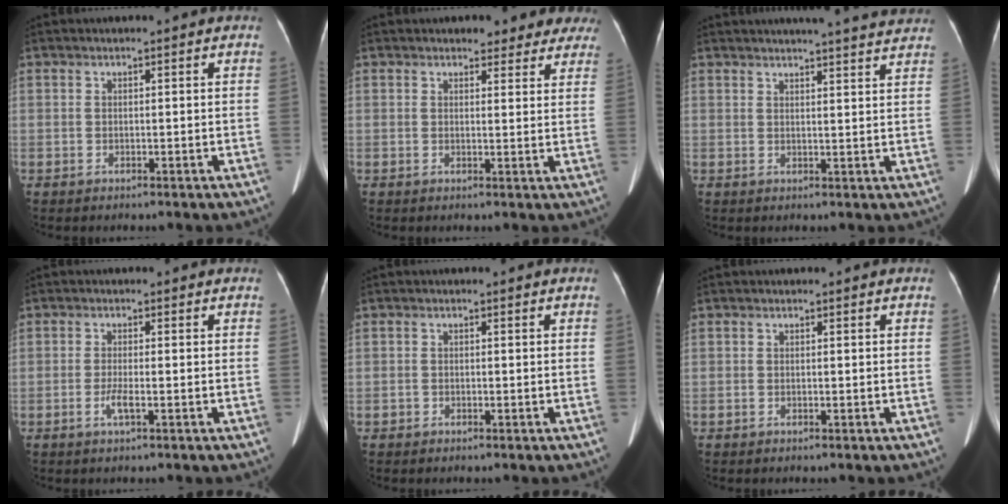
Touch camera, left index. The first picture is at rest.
{"total": 6.8, "force": [5.9, 2.8, 1.7], "torque": [0.009, -0.004, 0.052]}
{"total": 14.1, "force": [13.1, 1.2, 5.1], "torque": [-0.063, 0.004, 0.148]}
{"total": 2.1, "force": [-0.8, 0.2, 1.9], "torque": [-0.040, -0.002, -0.016]}
{"total": 0.8, "force": [-0.5, 0.7, 0.0], "torque": [-0.003, 0.003, -0.009]}
{"total": 0.0}